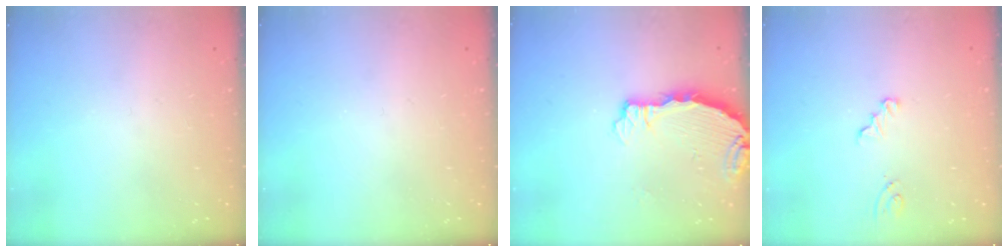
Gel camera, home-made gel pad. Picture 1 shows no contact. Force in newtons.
{"total": 0.0}
{"total": 3.8, "press": 3.8, "slide": 0.5}
{"total": 2.3, "press": 2.3, "slide": 0.2}